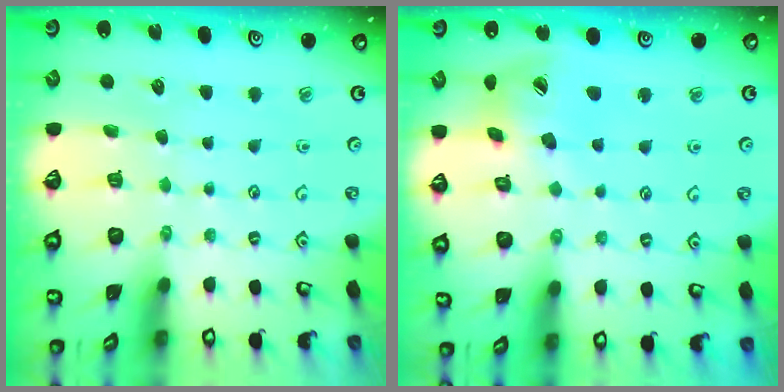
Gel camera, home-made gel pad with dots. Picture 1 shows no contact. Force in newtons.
{"total": 13.6, "press": 13.5, "slide": 1.6}